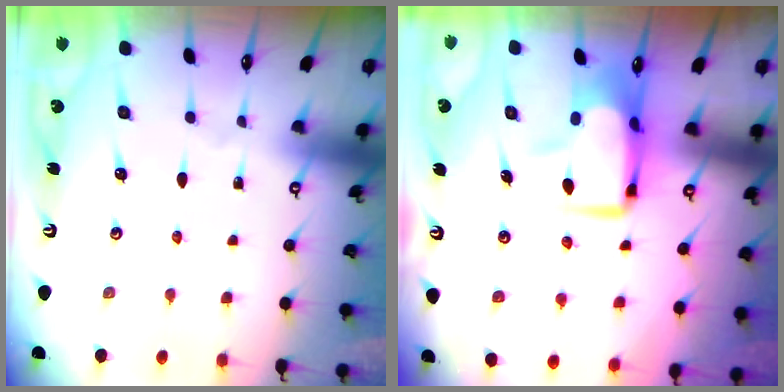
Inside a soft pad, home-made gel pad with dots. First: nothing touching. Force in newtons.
{"total": 7.7, "press": 7.5, "slide": 1.4}